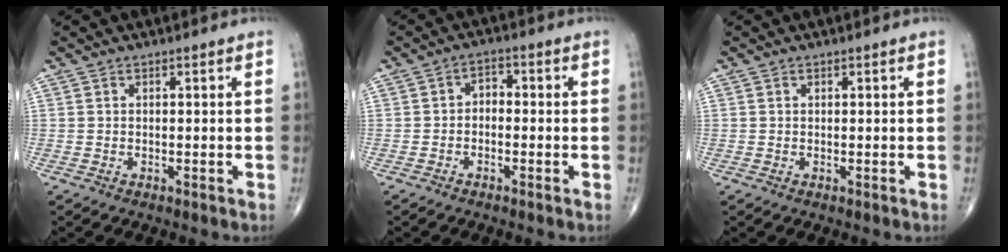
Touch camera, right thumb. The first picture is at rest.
{"total": 2.7, "force": [-0.8, 1.9, 1.8], "torque": [-0.017, 0.020, -0.026]}
{"total": 0.0}